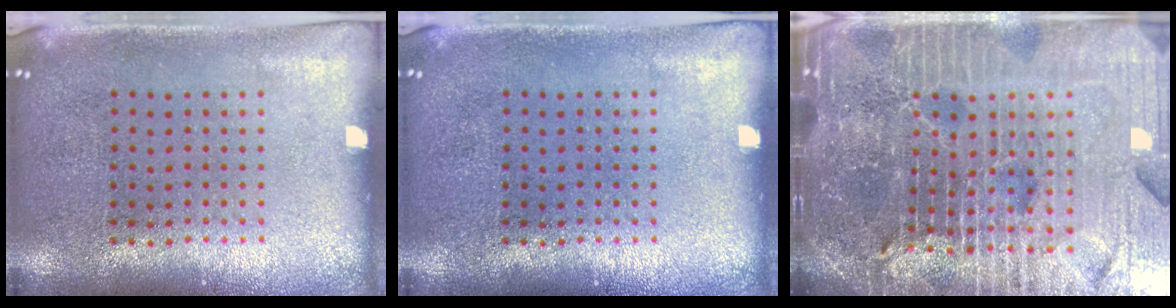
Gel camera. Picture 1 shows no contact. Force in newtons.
{"total": 0.0}
{"total": 7.1, "press": 6.2, "slide": 3.5}